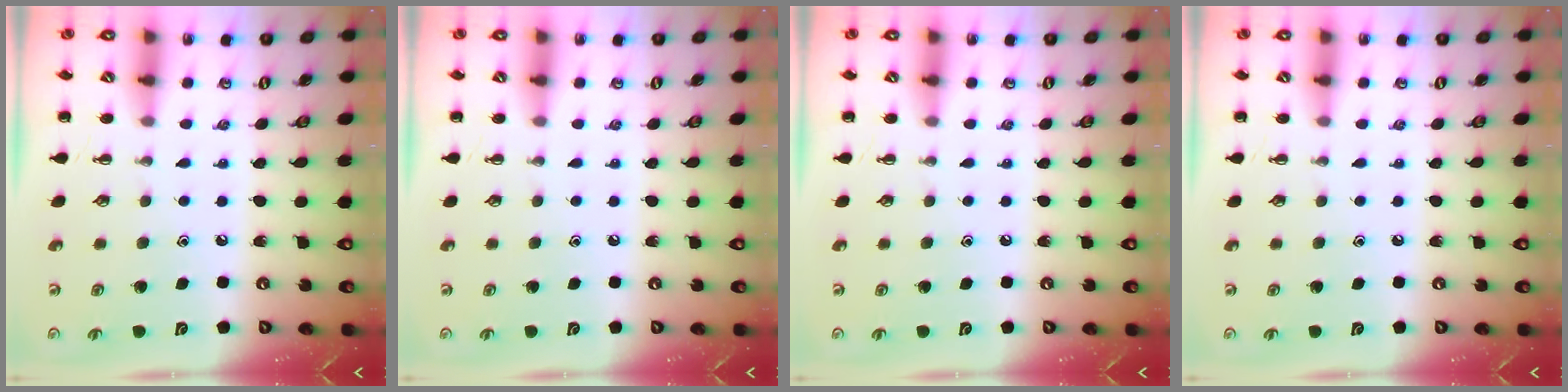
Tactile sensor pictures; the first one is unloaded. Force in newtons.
{"total": 0.0}
{"total": 0.0}
{"total": 0.0}